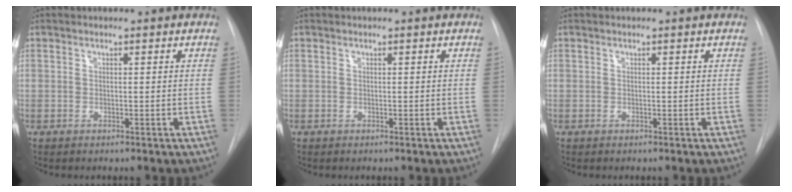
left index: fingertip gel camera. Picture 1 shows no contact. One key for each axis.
{"total": 0.0}
{"total": 0.0}